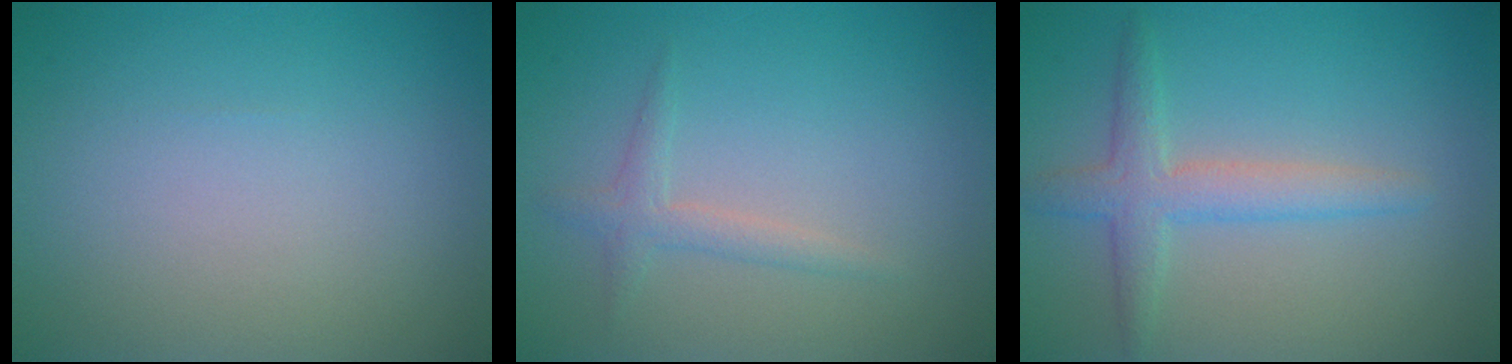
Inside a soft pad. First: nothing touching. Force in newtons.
{"total": 1.6, "press": 1.6, "slide": 0.1}
{"total": 3.1, "press": 3.1, "slide": 0.1}